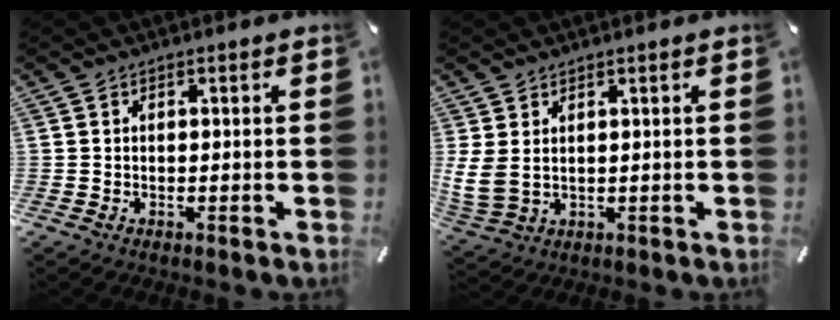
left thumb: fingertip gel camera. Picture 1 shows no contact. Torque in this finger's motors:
{"motor_torque": [1.95, 2.13, 1.86, -0.14, 0.59]}